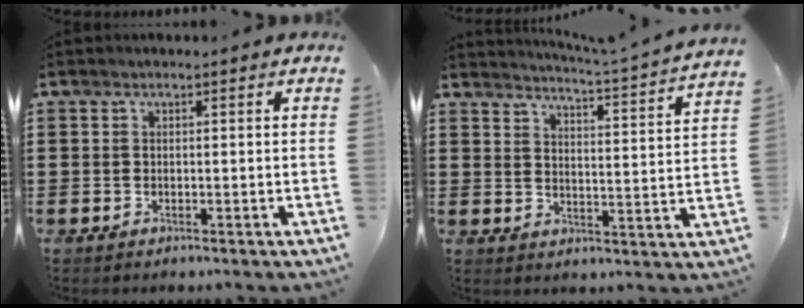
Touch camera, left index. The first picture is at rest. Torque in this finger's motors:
{"motor_torque": [0.02, -1.66, -1.05, -0.09]}